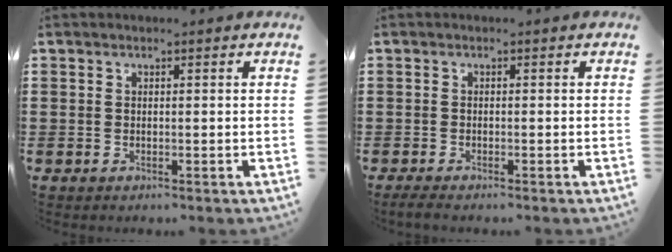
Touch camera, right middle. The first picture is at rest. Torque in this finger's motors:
{"motor_torque": [1.02, 0.53, 0.15, 0.02]}